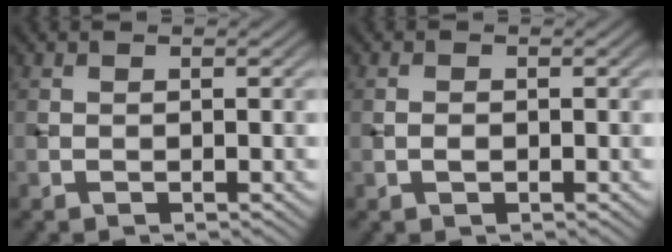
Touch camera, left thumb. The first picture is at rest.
{"total": 1.0, "force": [-0.2, 0.7, 0.7], "torque": [-0.015, 0.000, -0.006]}